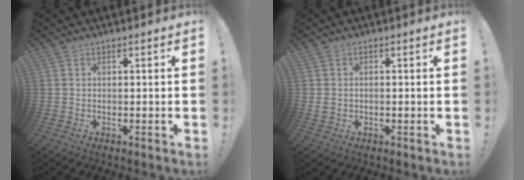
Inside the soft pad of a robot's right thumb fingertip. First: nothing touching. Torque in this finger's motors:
{"motor_torque": [0.27, -0.42, 0.25, 0.02, 0.00]}